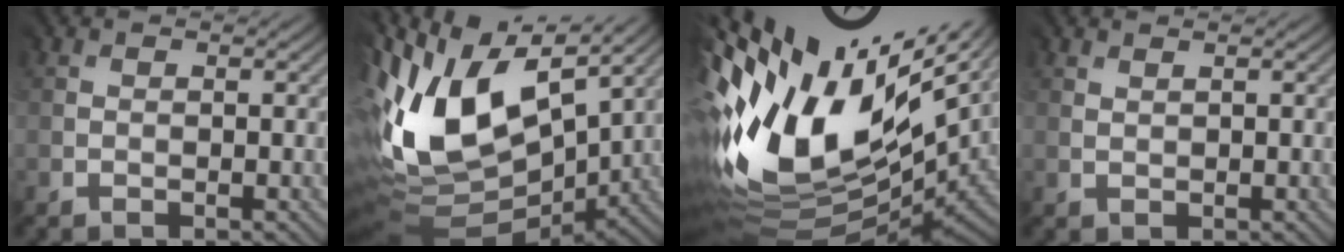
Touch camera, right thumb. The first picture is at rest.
{"total": 15.4, "force": [4.6, 9.0, 11.6], "torque": [-0.263, 0.019, 0.080]}
{"total": 16.0, "force": [5.2, 7.9, 13.0], "torque": [-0.261, -0.012, 0.115]}
{"total": 1.4, "force": [1.3, 0.1, -0.4], "torque": [0.011, 0.004, 0.027]}